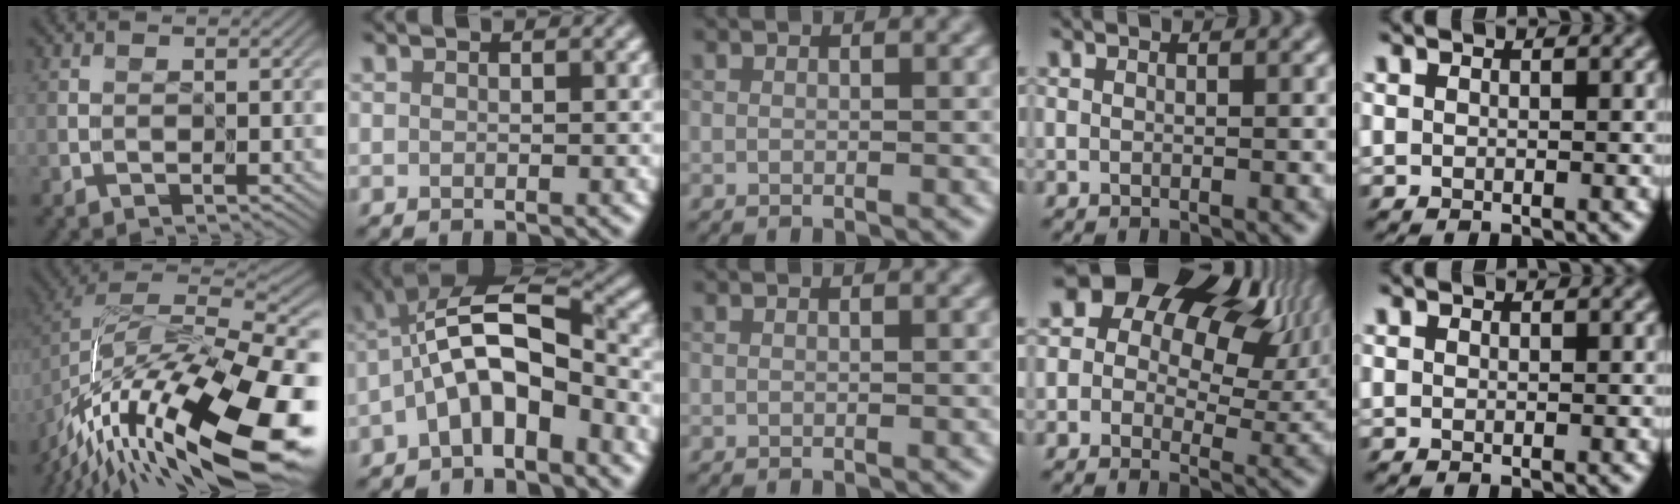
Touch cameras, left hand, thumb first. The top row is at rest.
{"thumb": {"total": 17.8, "force": [-9.8, 6.5, 13.4], "torque": [-0.265, -0.006, -0.162]}, "index": {"total": 7.7, "force": [-2.4, 3.2, 6.5], "torque": [-0.117, 0.020, -0.054]}, "ring": {"total": 17.8, "force": [7.1, 12.1, 10.9], "torque": [-0.185, 0.059, 0.128]}}